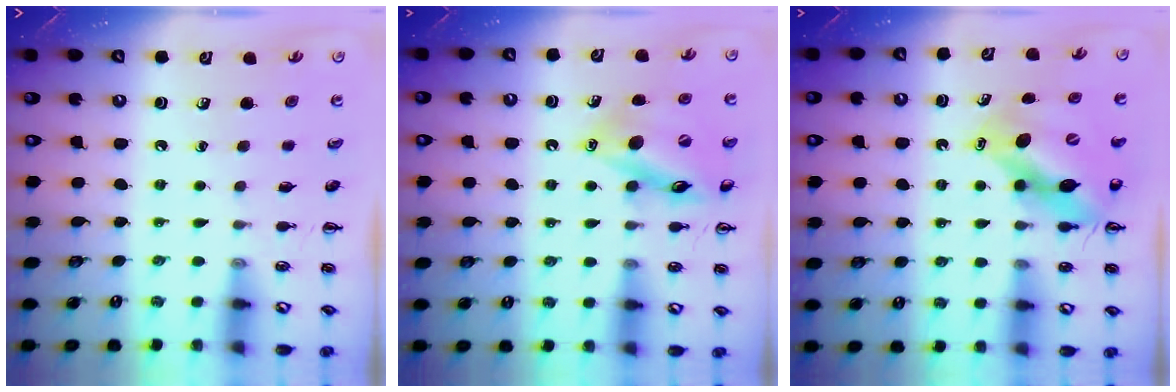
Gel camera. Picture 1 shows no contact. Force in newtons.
{"total": 15.0, "press": 14.7, "slide": 3.1}
{"total": 11.1, "press": 10.7, "slide": 2.9}